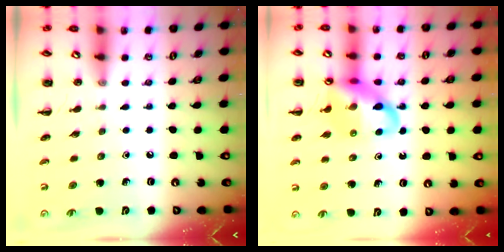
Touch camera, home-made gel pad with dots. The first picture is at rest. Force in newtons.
{"total": 15.2, "press": 14.9, "slide": 2.8}